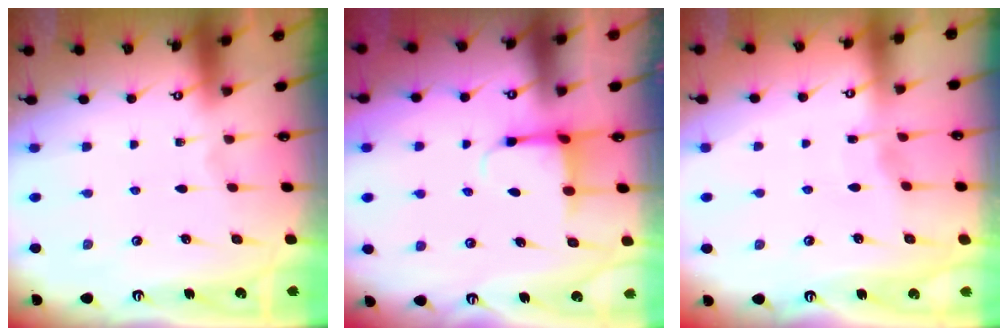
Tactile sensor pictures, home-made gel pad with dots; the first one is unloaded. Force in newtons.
{"total": 4.0, "press": 3.8, "slide": 1.2}
{"total": 3.3, "press": 3.2, "slide": 0.5}